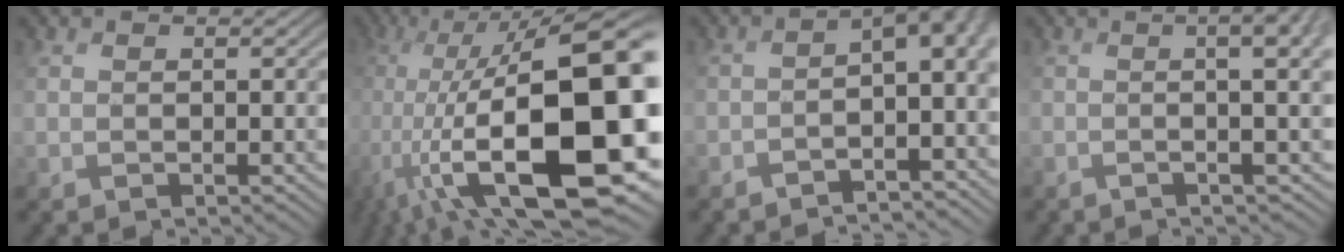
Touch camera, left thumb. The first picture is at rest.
{"total": 20.3, "force": [-5.5, 9.3, 17.2], "torque": [-0.317, -0.025, -0.089]}
{"total": 7.8, "force": [-2.9, 2.6, 6.8], "torque": [-0.070, -0.005, -0.041]}
{"total": 9.8, "force": [0.2, 2.7, 9.4], "torque": [-0.098, 0.016, 0.004]}